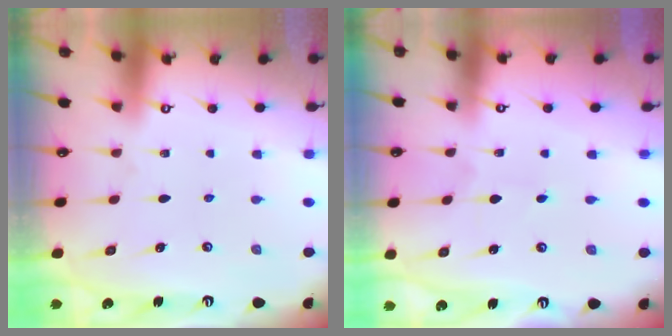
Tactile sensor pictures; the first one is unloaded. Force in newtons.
{"total": 1.8, "press": 1.8, "slide": 0.2}